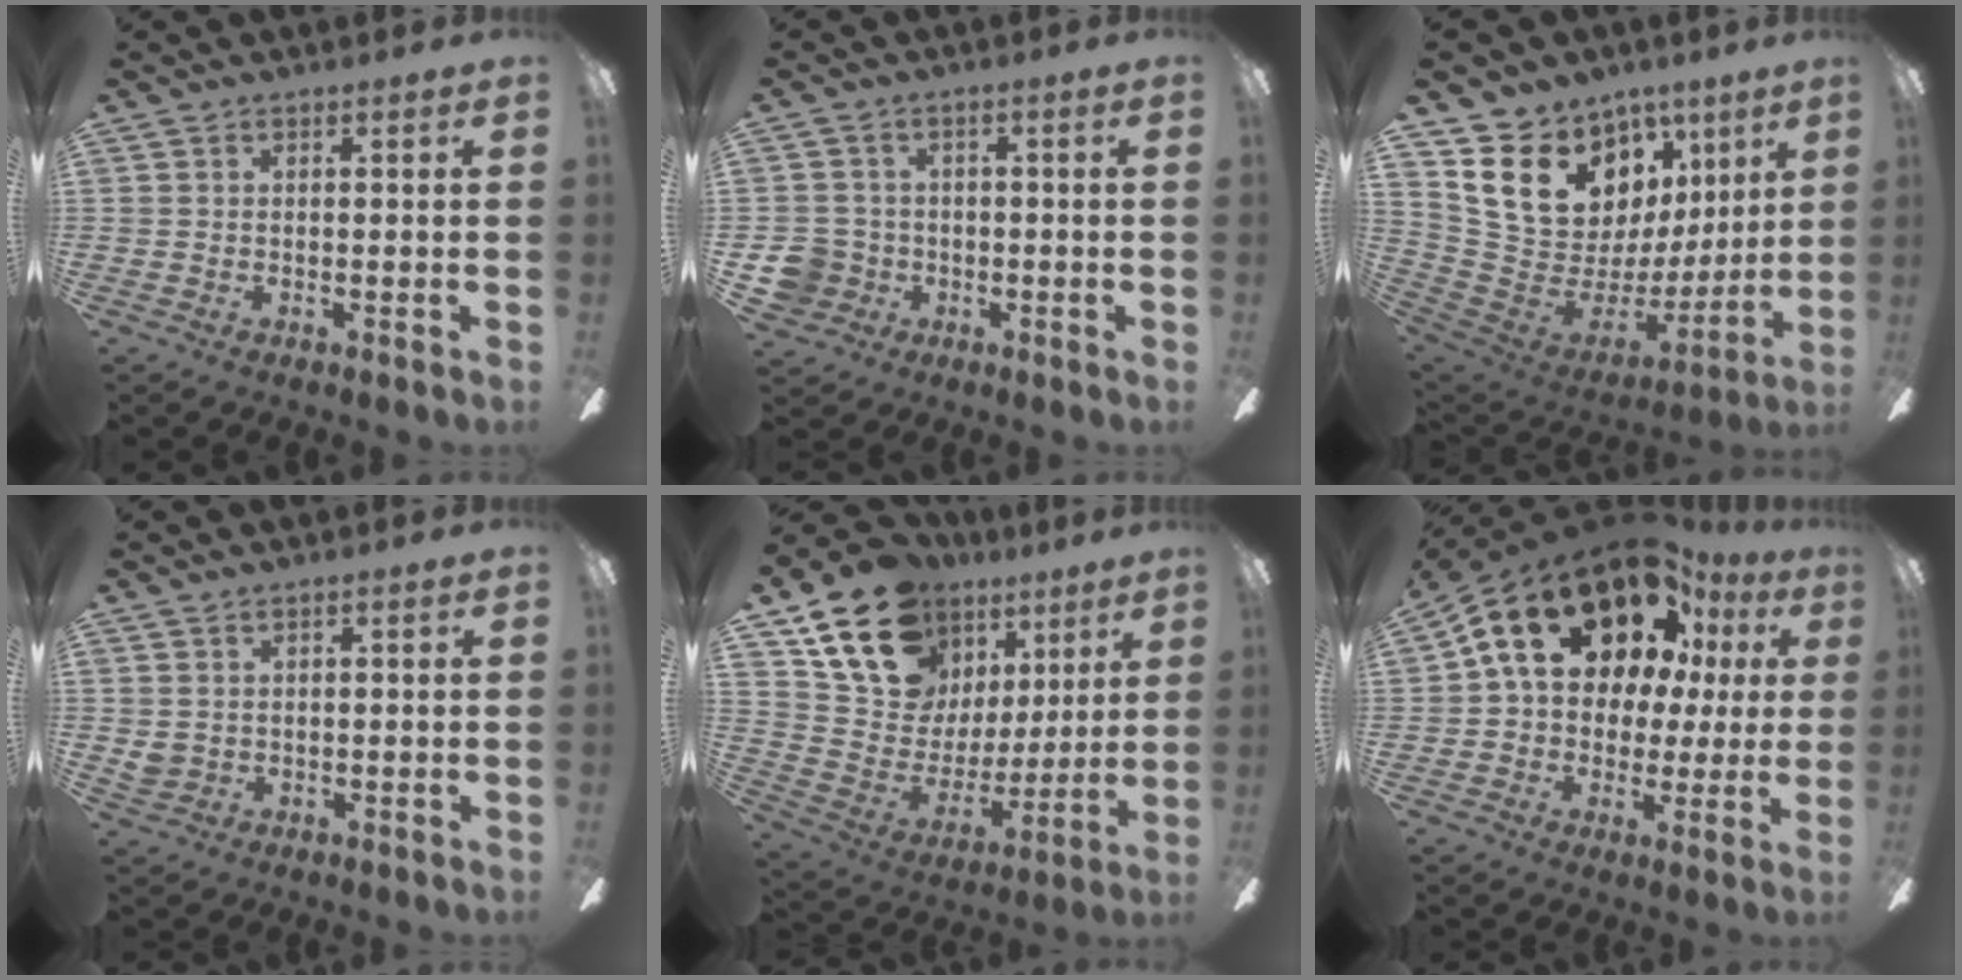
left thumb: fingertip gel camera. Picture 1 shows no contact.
{"total": 6.9, "force": [-1.5, 6.5, 1.8], "torque": [-0.052, 0.008, -0.028]}
{"total": 18.4, "force": [10.5, 12.5, 8.5], "torque": [-0.154, -0.065, 0.205]}
{"total": 2.4, "force": [1.0, 2.0, 0.6], "torque": [-0.016, 0.004, 0.019]}
{"total": 19.9, "force": [13.3, 12.5, 7.9], "torque": [-0.160, -0.068, 0.252]}
{"total": 21.3, "force": [11.8, 13.1, 12.0], "torque": [-0.220, -0.061, 0.210]}